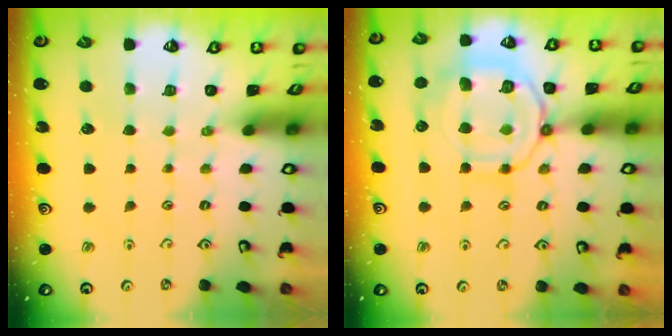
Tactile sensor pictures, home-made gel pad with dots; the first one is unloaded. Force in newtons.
{"total": 14.2, "press": 14.1, "slide": 1.4}